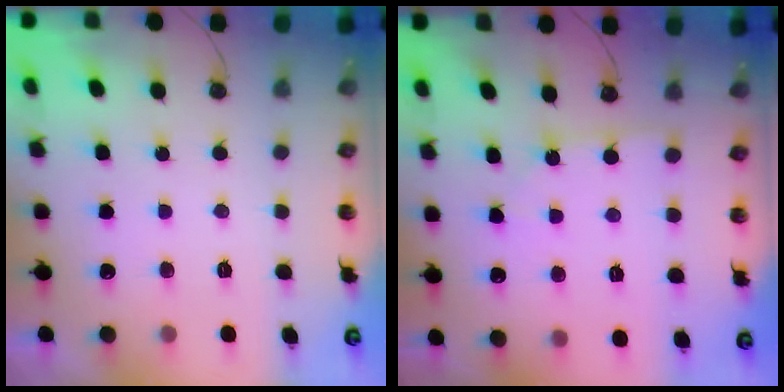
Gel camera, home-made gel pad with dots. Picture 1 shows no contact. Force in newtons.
{"total": 2.4, "press": 2.4, "slide": 0.2}